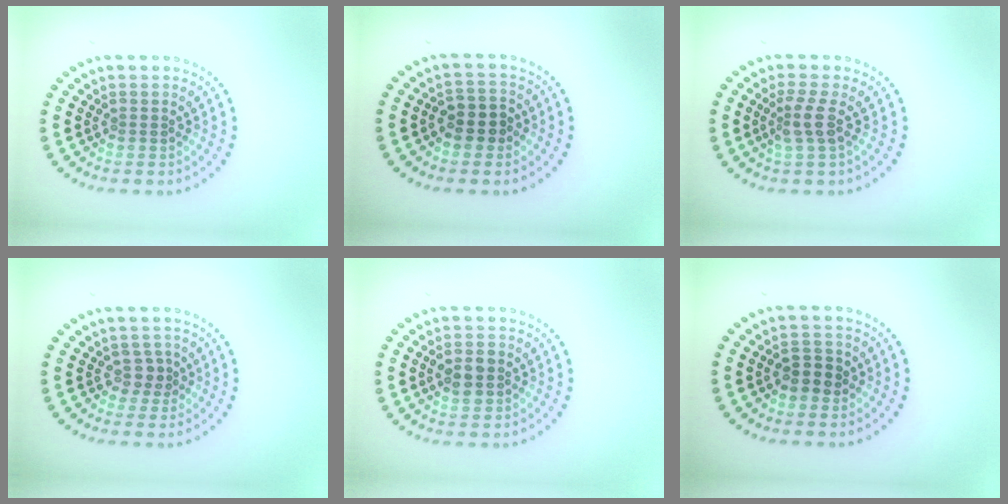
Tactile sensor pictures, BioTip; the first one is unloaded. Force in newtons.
{"total": 2.6, "press": 2.4, "slide": 0.9}
{"total": 2.2, "press": 1.7, "slide": 1.4}
{"total": 1.5, "press": 1.1, "slide": 1.1}
{"total": 2.7, "press": 2.7, "slide": 0.1}
{"total": 2.4, "press": 2.4, "slide": 0.6}